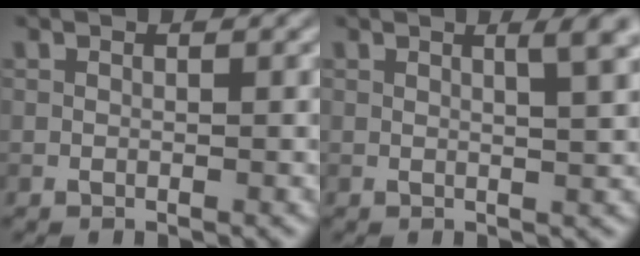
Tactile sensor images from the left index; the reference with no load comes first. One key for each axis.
{"total": 2.7, "fx": 1.2, "fy": 0.5, "fz": 2.4, "tx": -0.023, "ty": 0.010, "tz": 0.015}